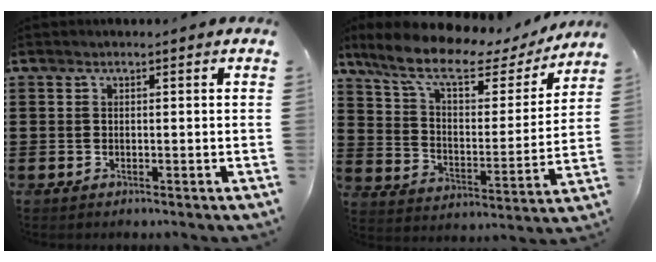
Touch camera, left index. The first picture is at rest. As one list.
[{"total": 10.4, "force": [7.9, 2.9, 6.0], "torque": [-0.139, -0.040, 0.135]}]